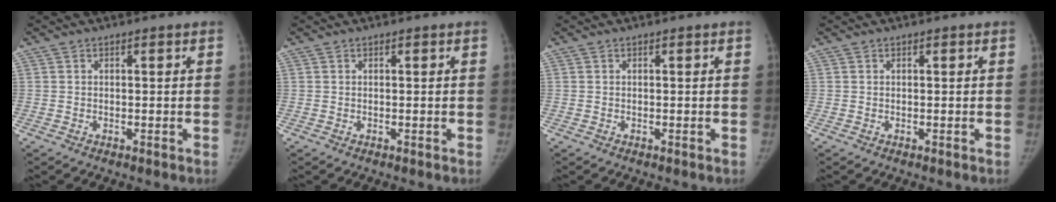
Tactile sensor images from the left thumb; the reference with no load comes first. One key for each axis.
{"total": 0.0}
{"total": 0.0}
{"total": 0.0}